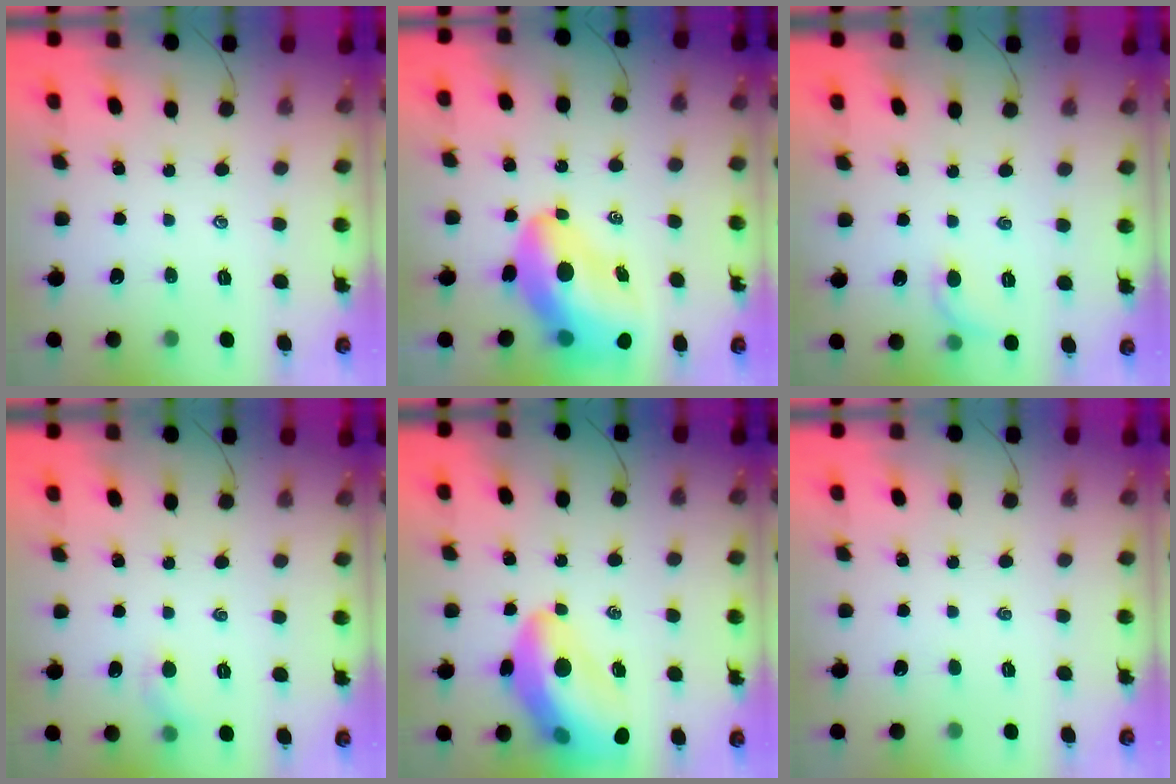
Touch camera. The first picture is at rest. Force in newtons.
{"total": 16.9, "press": 16.3, "slide": 4.7}
{"total": 5.8, "press": 5.7, "slide": 1.2}
{"total": 4.8, "press": 4.5, "slide": 1.5}
{"total": 17.7, "press": 17.4, "slide": 3.3}
{"total": 0.0}